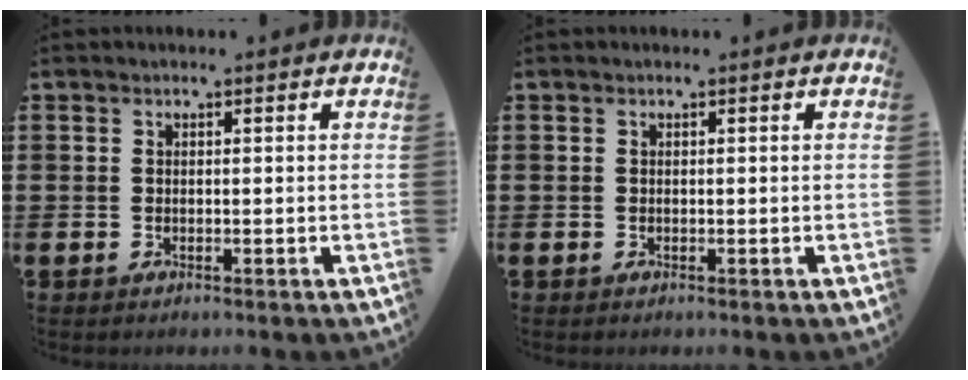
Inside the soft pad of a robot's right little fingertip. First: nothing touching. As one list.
[{"total": 0.0}]